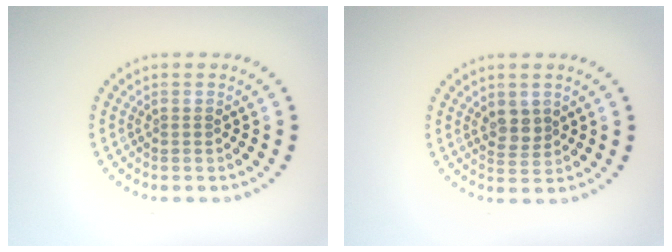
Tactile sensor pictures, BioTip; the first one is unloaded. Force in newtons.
{"total": 2.0, "press": 1.9, "slide": 0.8}